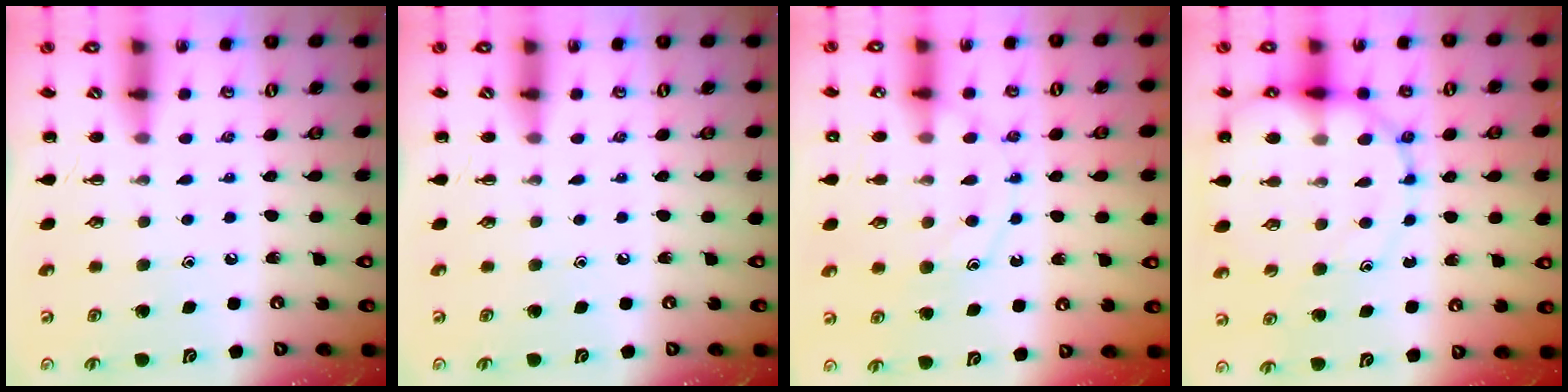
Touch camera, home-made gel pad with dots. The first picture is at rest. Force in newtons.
{"total": 0.0}
{"total": 11.9, "press": 11.9, "slide": 0.8}
{"total": 13.9, "press": 13.6, "slide": 2.8}